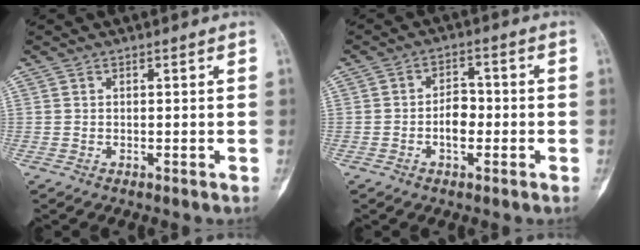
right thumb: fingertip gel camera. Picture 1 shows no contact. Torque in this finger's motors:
{"motor_torque": [0.21, 1.09, 0.38, -0.46, 0.17]}